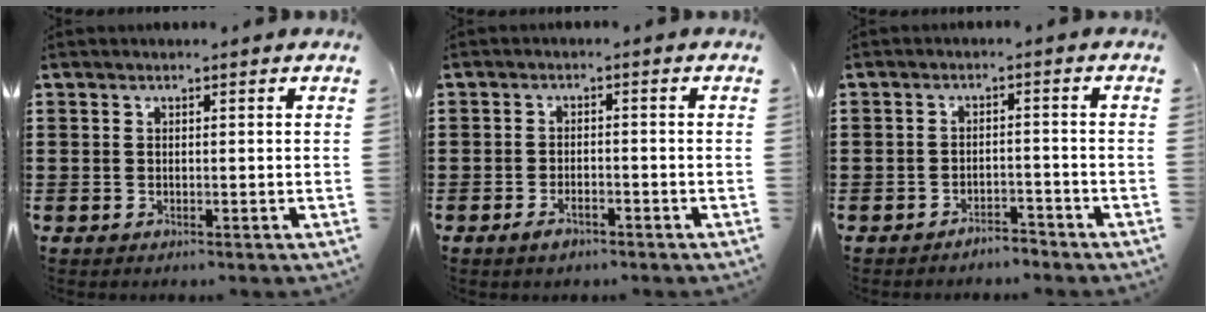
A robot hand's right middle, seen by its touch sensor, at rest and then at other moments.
{"total": 2.4, "force": [-1.6, 0.9, 1.6], "torque": [-0.034, -0.001, -0.032]}
{"total": 2.6, "force": [-2.6, 0.3, -0.1], "torque": [-0.006, 0.003, -0.056]}